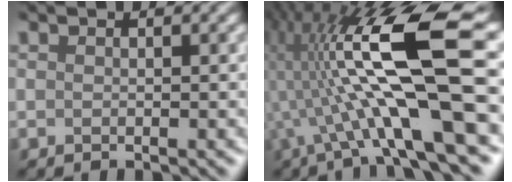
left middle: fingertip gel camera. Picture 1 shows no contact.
{"total": 13.5, "force": [0.0, 3.3, 13.1], "torque": [-0.244, 0.013, 0.007]}